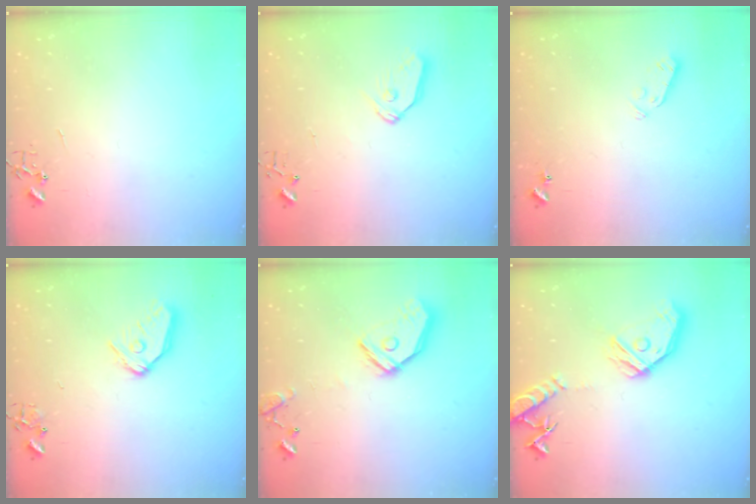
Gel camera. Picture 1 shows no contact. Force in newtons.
{"total": 8.4, "press": 8.4, "slide": 0.5}
{"total": 3.0, "press": 2.9, "slide": 0.9}
{"total": 12.5, "press": 12.4, "slide": 1.6}
{"total": 15.9, "press": 15.7, "slide": 2.6}
{"total": 17.1, "press": 16.9, "slide": 2.2}